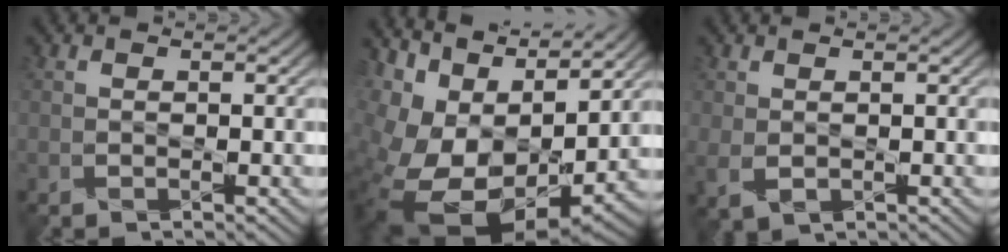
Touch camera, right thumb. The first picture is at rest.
{"total": 16.8, "force": [2.0, 10.9, 12.6], "torque": [-0.241, -0.010, 0.089]}
{"total": 2.1, "force": [0.1, 1.4, 1.6], "torque": [-0.046, -0.008, 0.006]}